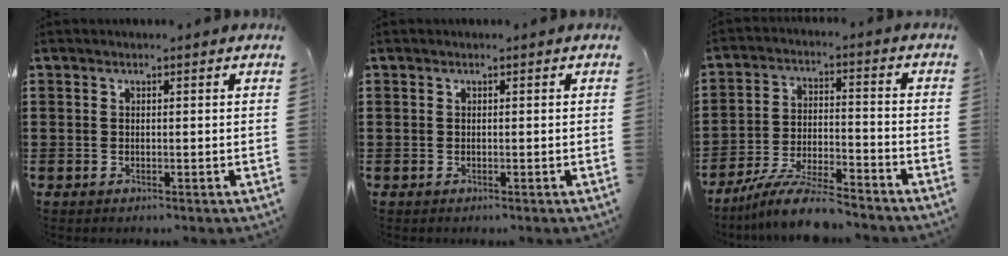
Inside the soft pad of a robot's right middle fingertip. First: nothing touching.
{"total": 0.0}
{"total": 9.2, "force": [-8.1, 1.0, 4.1], "torque": [-0.079, 0.012, -0.156]}